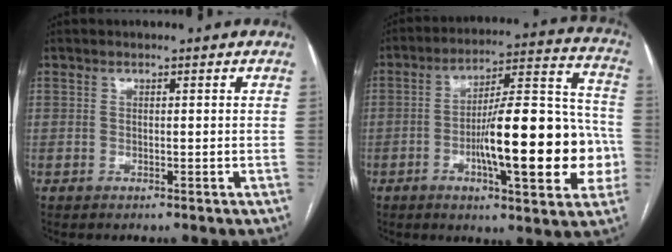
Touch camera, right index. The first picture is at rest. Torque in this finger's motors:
{"motor_torque": [2.14, 0.00, 1.00, 0.21]}